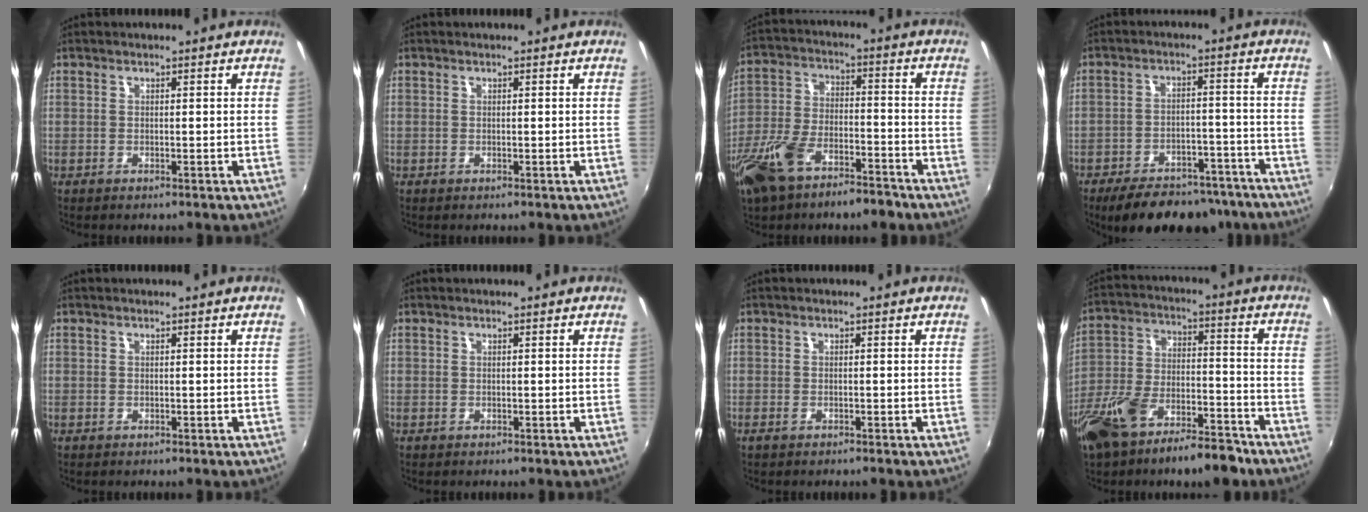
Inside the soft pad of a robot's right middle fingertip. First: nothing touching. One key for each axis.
{"total": 0.0}
{"total": 16.2, "fx": -11.0, "fy": 6.7, "fz": 9.8, "tx": -0.218, "ty": -0.021, "tz": -0.197}
{"total": 17.6, "fx": -14.4, "fy": 7.1, "fz": 7.2, "tx": -0.139, "ty": 0.016, "tz": -0.183}
{"total": 0.0}
{"total": 0.0}
{"total": 1.0, "fx": -0.8, "fy": 0.3, "fz": 0.5, "tx": -0.010, "ty": -0.004, "tz": -0.016}
{"total": 17.1, "fx": -11.6, "fy": 6.9, "fz": 10.6, "tx": -0.217, "ty": -0.006, "tz": -0.193}